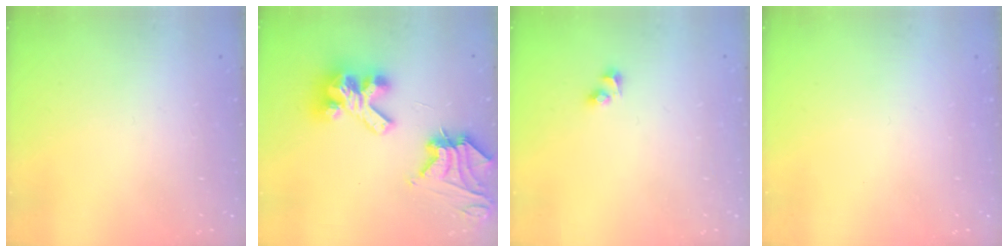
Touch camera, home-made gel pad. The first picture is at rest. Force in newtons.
{"total": 14.5, "press": 14.3, "slide": 1.8}
{"total": 2.7, "press": 2.4, "slide": 1.1}
{"total": 0.0}